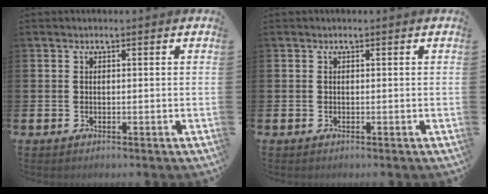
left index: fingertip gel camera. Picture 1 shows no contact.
{"total": 0.0}